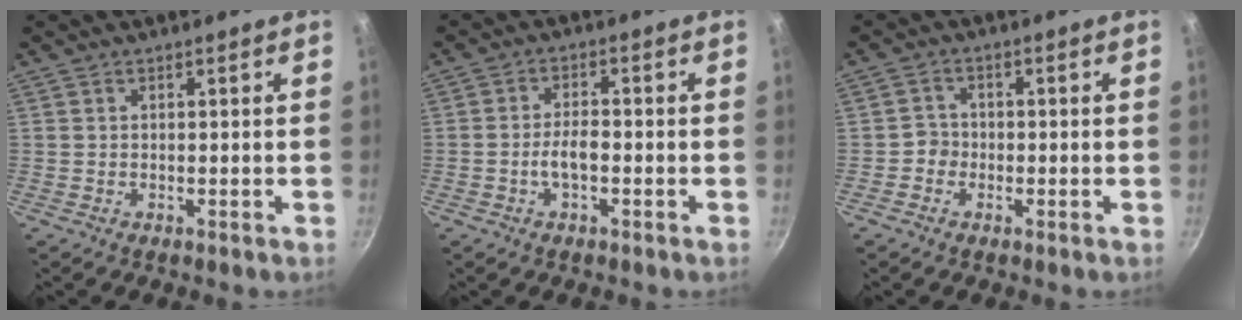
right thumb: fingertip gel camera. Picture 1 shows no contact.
{"total": 4.1, "force": [-1.4, 1.8, 3.4], "torque": [-0.060, 0.022, -0.026]}
{"total": 2.6, "force": [-1.0, 2.3, 0.6], "torque": [0.012, 0.010, -0.021]}